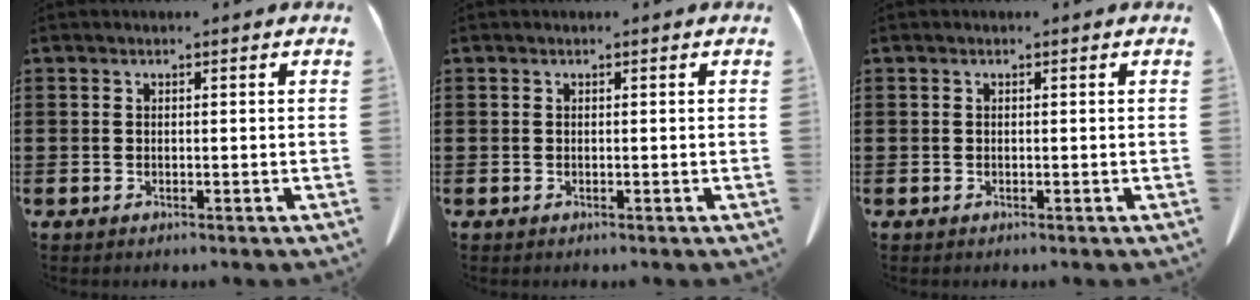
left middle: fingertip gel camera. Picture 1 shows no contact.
{"total": 0.0}
{"total": 0.0}